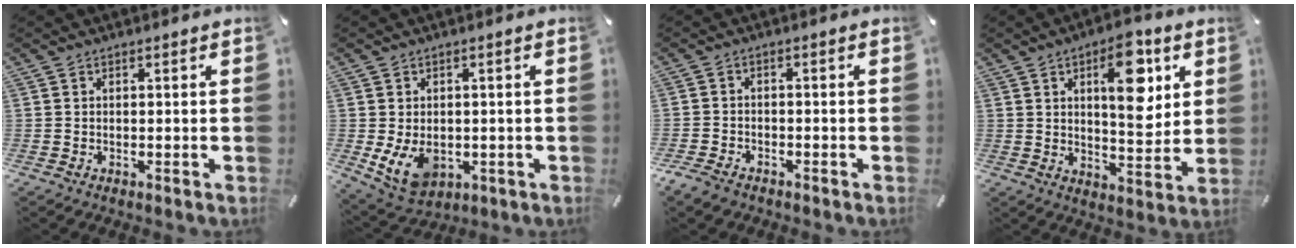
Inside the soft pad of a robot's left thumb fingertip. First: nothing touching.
{"total": 7.8, "force": [-1.0, 5.9, 5.0], "torque": [-0.091, -0.002, -0.018]}
{"total": 2.9, "force": [-2.4, 1.5, 0.8], "torque": [-0.024, 0.012, -0.052]}
{"total": 14.2, "force": [5.9, 6.7, 11.1], "torque": [-0.141, -0.024, 0.091]}